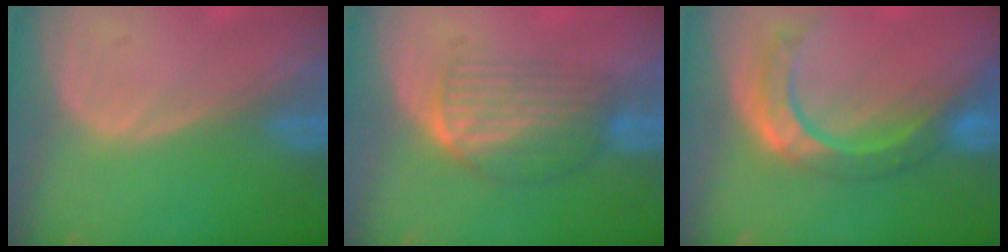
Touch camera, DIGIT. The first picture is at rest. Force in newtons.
{"total": 7.0, "press": 5.8, "slide": 3.8}
{"total": 8.5, "press": 7.2, "slide": 4.6}